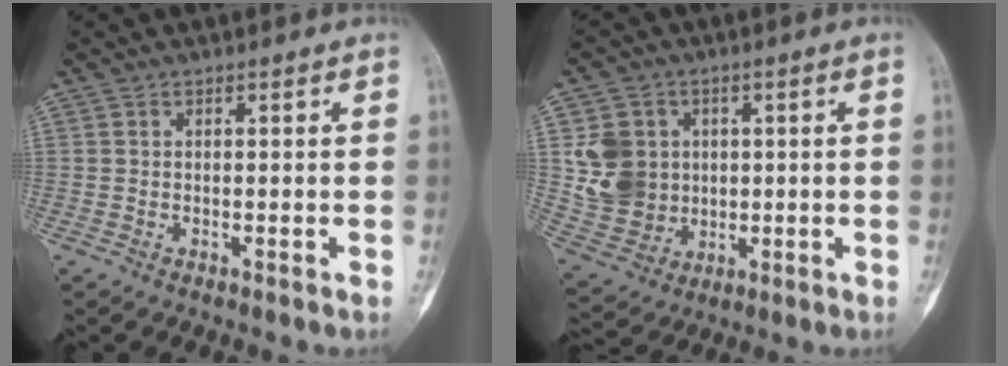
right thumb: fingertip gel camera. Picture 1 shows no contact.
{"total": 11.3, "force": [1.7, 10.1, 4.8], "torque": [-0.063, -0.005, 0.046]}